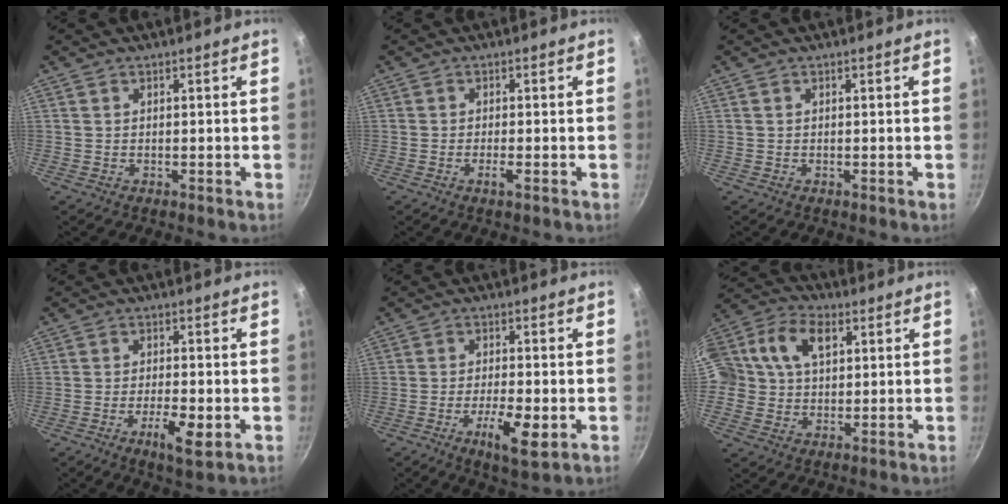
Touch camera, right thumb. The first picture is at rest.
{"total": 1.8, "force": [-0.8, 0.3, 1.6], "torque": [-0.034, 0.004, -0.018]}
{"total": 0.0}
{"total": 6.3, "force": [-2.2, 1.9, 5.6], "torque": [-0.096, 0.008, -0.035]}
{"total": 8.1, "force": [-2.7, 2.4, 7.2], "torque": [-0.125, 0.005, -0.043]}
{"total": 17.0, "force": [4.4, 12.9, 10.2], "torque": [-0.202, 0.030, 0.063]}